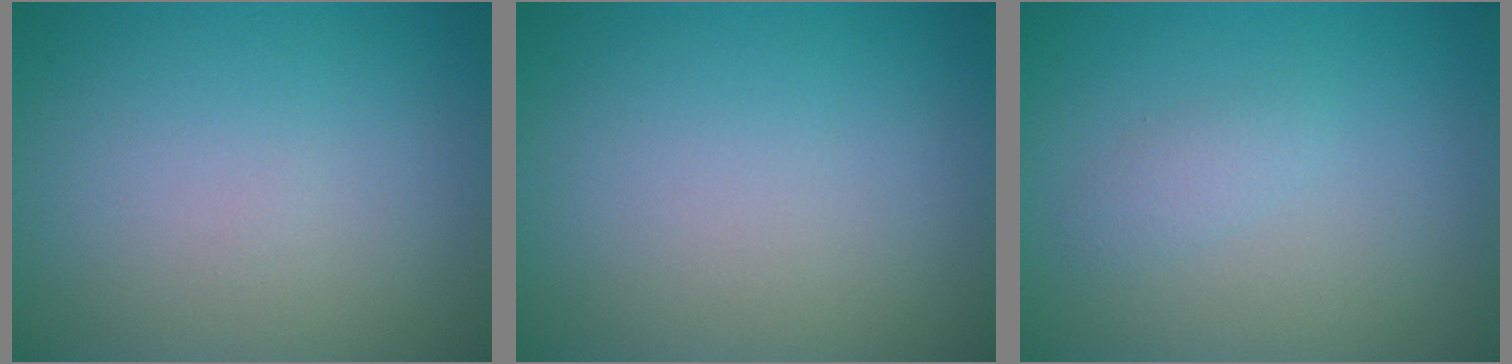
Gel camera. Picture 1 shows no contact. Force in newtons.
{"total": 0.0}
{"total": 1.2, "press": 1.2, "slide": 0.1}